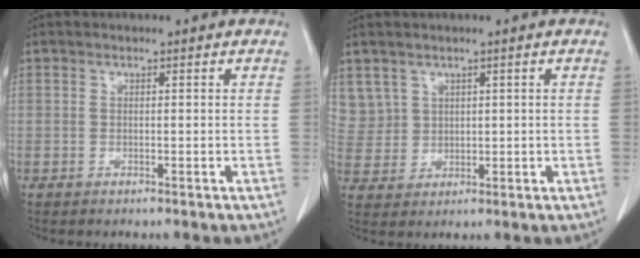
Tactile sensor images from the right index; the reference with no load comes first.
{"total": 5.6, "force": [3.0, 4.8, 0.1], "torque": [-0.005, 0.012, 0.074]}